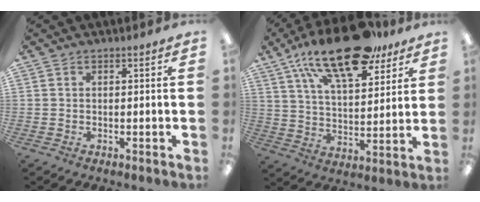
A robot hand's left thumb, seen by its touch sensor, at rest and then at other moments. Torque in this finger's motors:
{"motor_torque": [1.83, 2.36, 1.51, -1.26, 0.15]}